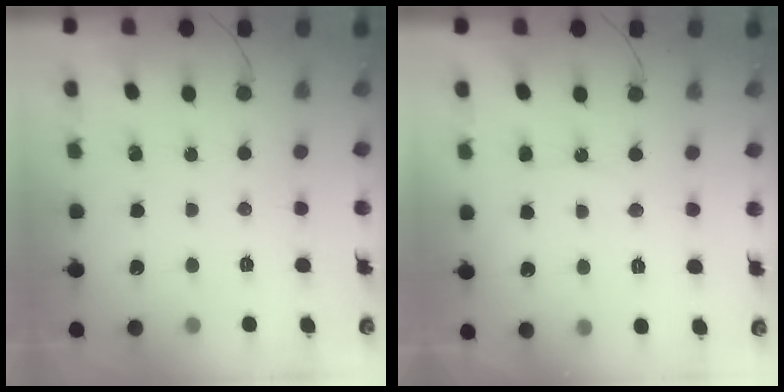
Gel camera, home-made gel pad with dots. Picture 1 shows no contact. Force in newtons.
{"total": 5.4, "press": 5.4, "slide": 0.7}